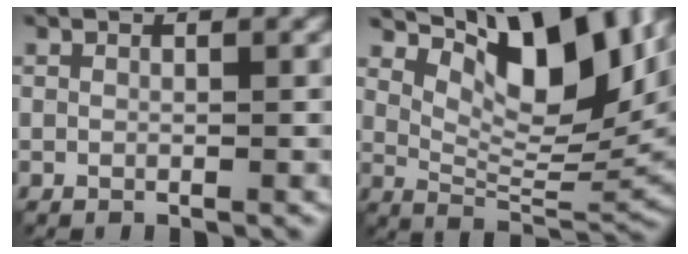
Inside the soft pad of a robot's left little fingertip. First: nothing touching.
{"total": 11.0, "force": [5.4, 3.8, 8.9], "torque": [-0.128, -0.002, 0.096]}